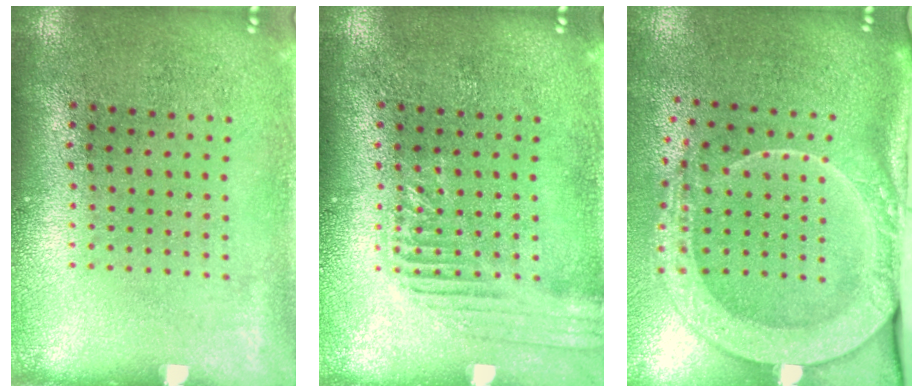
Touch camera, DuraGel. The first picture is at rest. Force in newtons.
{"total": 1.7, "press": 1.6, "slide": 0.2}
{"total": 2.8, "press": 2.2, "slide": 1.8}